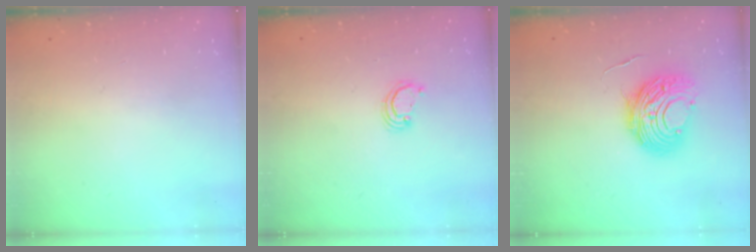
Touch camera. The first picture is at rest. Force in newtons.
{"total": 2.0, "press": 2.0, "slide": 0.2}
{"total": 12.0, "press": 12.0, "slide": 0.9}